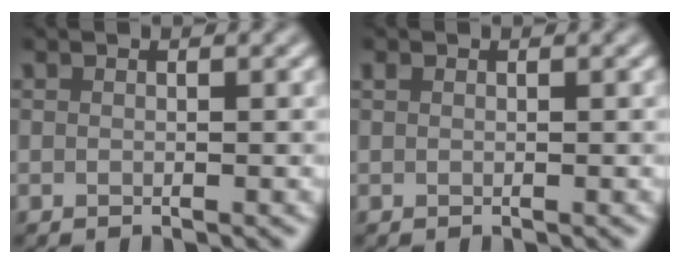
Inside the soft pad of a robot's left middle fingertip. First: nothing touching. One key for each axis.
{"total": 0.0}